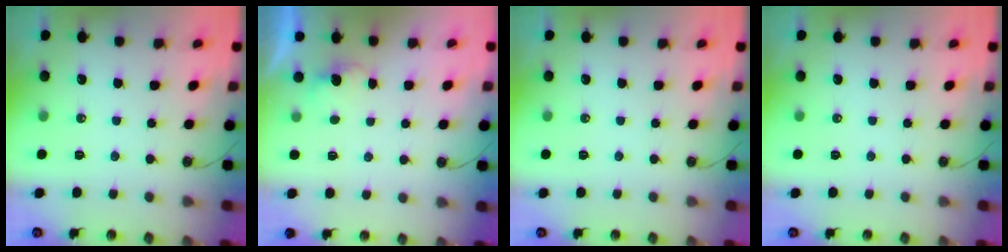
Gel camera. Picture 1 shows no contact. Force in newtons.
{"total": 1.7, "press": 1.5, "slide": 0.8}
{"total": 0.0}
{"total": 0.0}